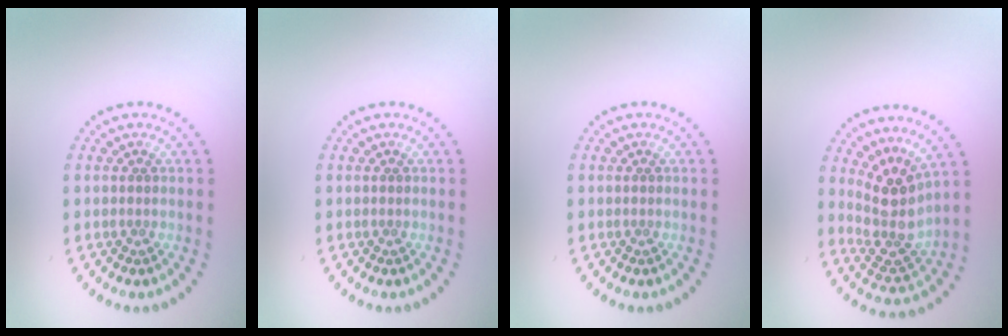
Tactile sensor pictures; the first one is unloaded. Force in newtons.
{"total": 0.0}
{"total": 0.0}
{"total": 4.1, "press": 3.1, "slide": 2.7}